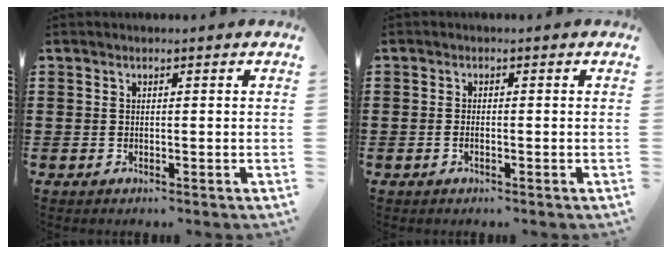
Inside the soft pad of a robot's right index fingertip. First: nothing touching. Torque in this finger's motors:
{"motor_torque": [-0.73, 1.06, -0.01, -0.01]}